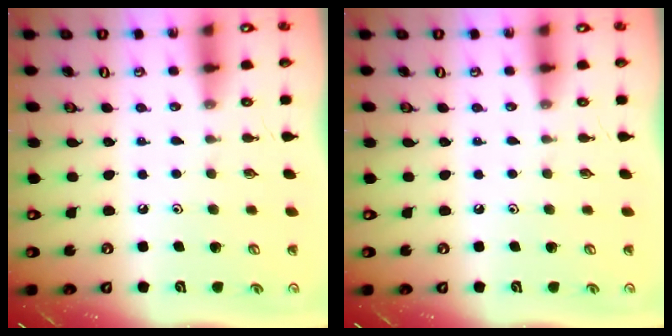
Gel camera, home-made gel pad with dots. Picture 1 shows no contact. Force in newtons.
{"total": 0.0}